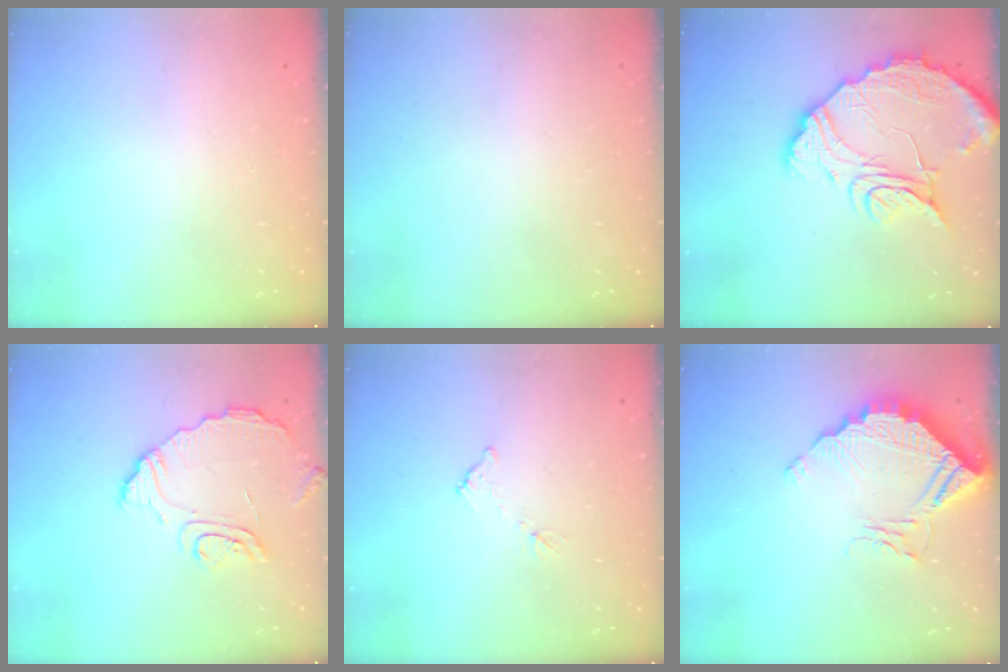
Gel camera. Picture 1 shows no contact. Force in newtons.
{"total": 0.0}
{"total": 15.0, "press": 14.9, "slide": 1.3}
{"total": 8.7, "press": 8.6, "slide": 0.8}
{"total": 5.4, "press": 5.4, "slide": 0.1}
{"total": 12.2, "press": 12.1, "slide": 0.7}